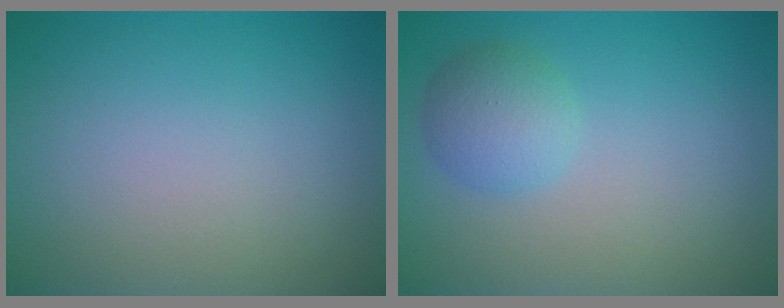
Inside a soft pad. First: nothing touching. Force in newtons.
{"total": 2.7, "press": 2.7, "slide": 0.2}